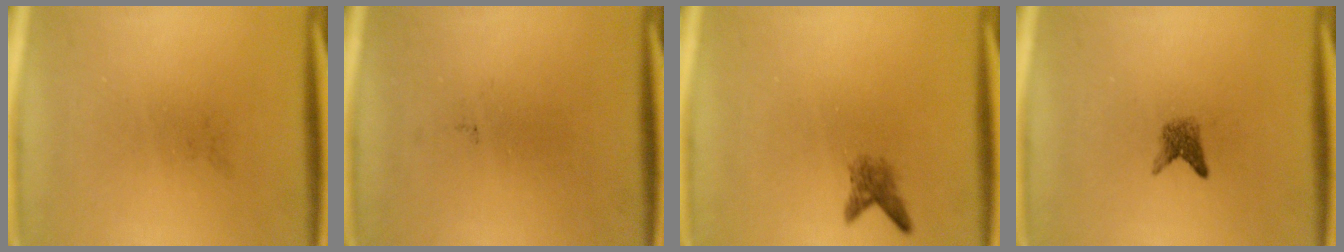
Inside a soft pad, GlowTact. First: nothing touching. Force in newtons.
{"total": 0.0}
{"total": 2.1}
{"total": 1.8}